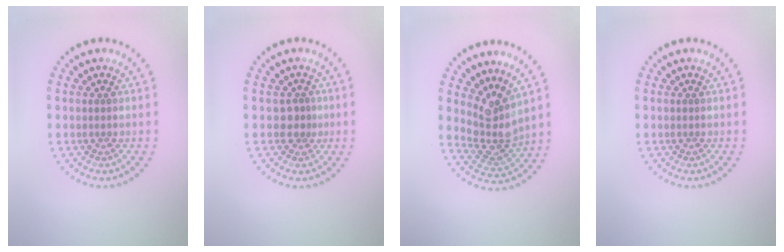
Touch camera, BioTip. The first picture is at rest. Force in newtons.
{"total": 1.4, "press": 0.9, "slide": 1.1}
{"total": 3.7, "press": 2.6, "slide": 2.6}
{"total": 0.0}